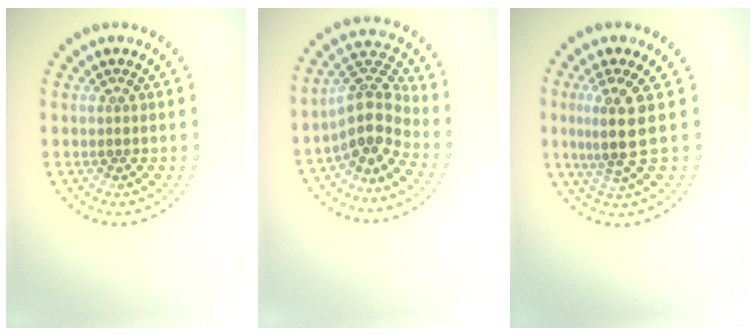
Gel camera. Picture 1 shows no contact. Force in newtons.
{"total": 3.9, "press": 3.2, "slide": 2.3}
{"total": 3.3, "press": 2.5, "slide": 2.2}